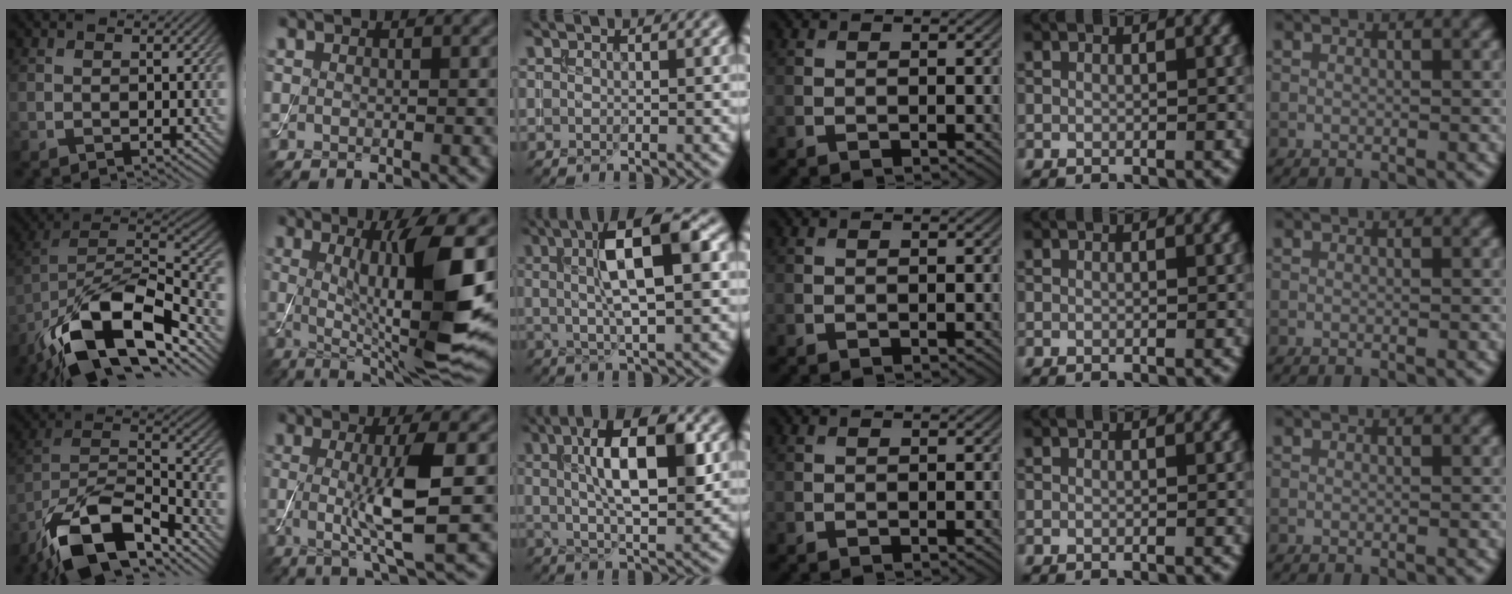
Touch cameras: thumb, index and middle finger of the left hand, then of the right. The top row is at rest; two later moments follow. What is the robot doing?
{"motion": "assemble", "object": "toy tower of hanoi"}